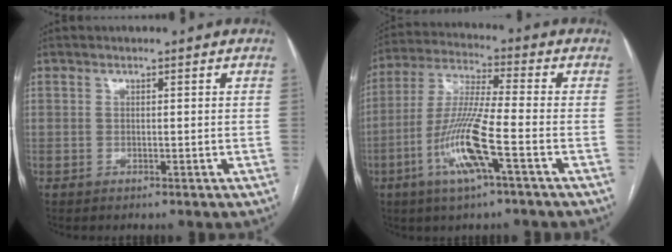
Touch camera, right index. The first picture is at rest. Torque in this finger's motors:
{"motor_torque": [1.97, -0.17, 0.85, 0.21]}